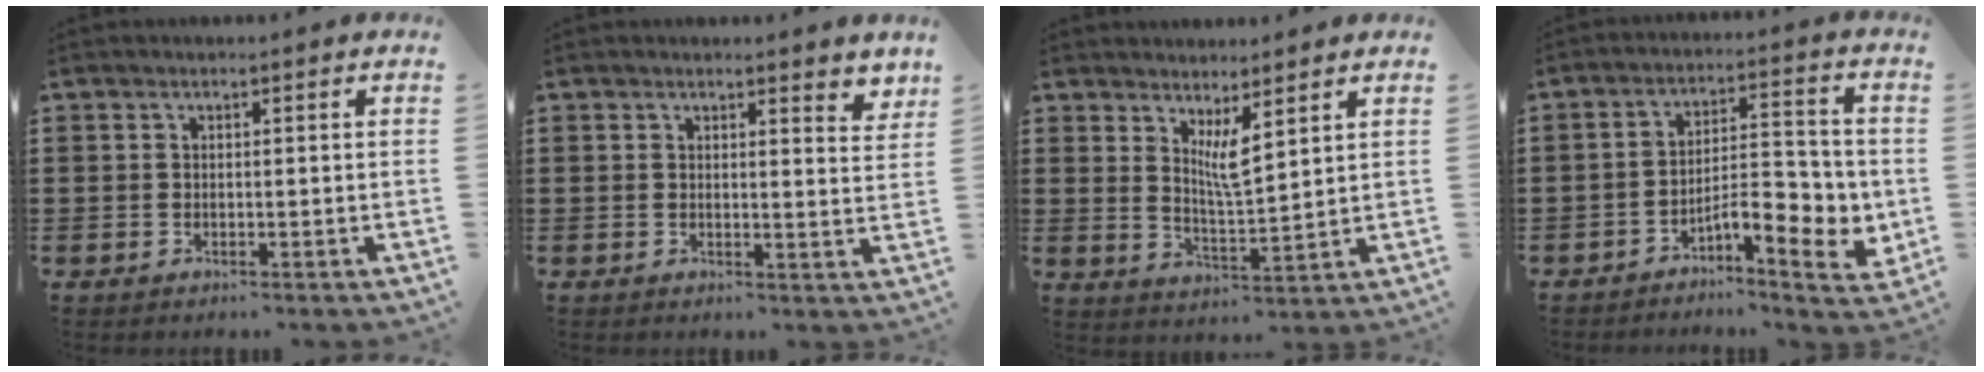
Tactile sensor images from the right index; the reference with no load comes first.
{"total": 2.0, "force": [1.9, 0.3, 0.5], "torque": [0.001, -0.005, 0.033]}
{"total": 4.8, "force": [3.0, 0.7, 3.6], "torque": [-0.078, -0.009, 0.052]}
{"total": 8.4, "force": [-3.3, 3.1, 7.1], "torque": [-0.092, -0.004, -0.058]}